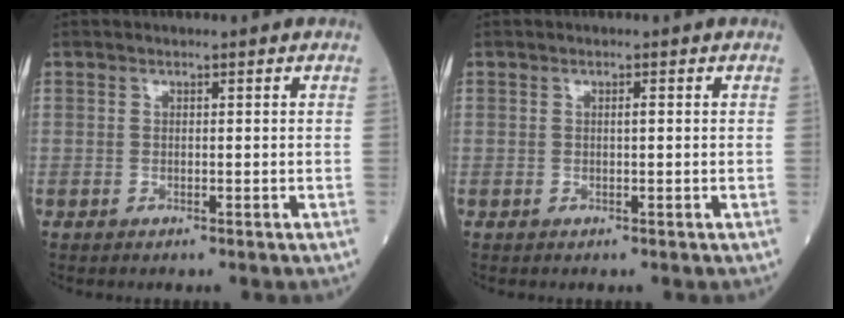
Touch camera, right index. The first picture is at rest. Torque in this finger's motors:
{"motor_torque": [0.11, 0.06, 0.08, 0.02]}